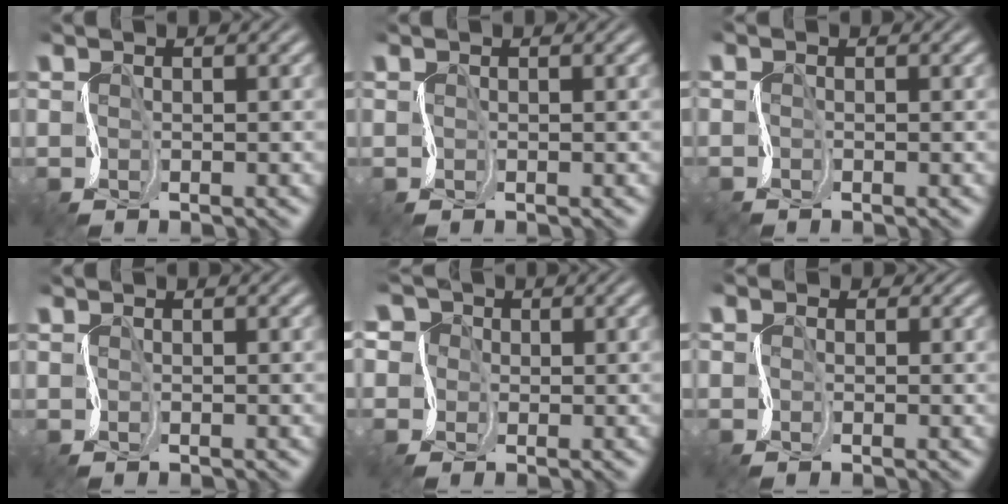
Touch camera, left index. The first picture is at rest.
{"total": 0.0}
{"total": 0.6, "force": [-0.6, 0.1, -0.2], "torque": [-0.008, -0.001, -0.009]}
{"total": 0.0}
{"total": 4.5, "force": [-0.9, 4.0, 1.8], "torque": [-0.039, 0.014, -0.036]}
{"total": 1.6, "force": [0.5, 1.5, 0.5], "torque": [-0.010, 0.012, -0.010]}